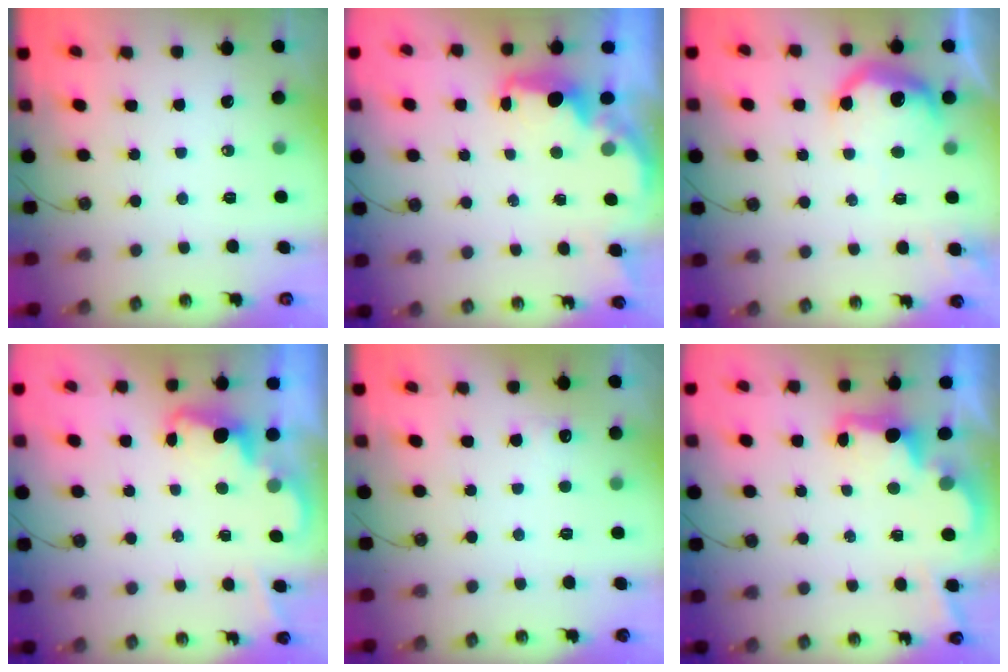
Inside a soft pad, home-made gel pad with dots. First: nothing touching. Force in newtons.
{"total": 2.3, "press": 2.2, "slide": 0.7}
{"total": 13.0, "press": 13.0, "slide": 0.9}
{"total": 2.4, "press": 2.4, "slide": 0.5}
{"total": 3.4, "press": 3.2, "slide": 1.2}
{"total": 2.6, "press": 2.5, "slide": 0.8}